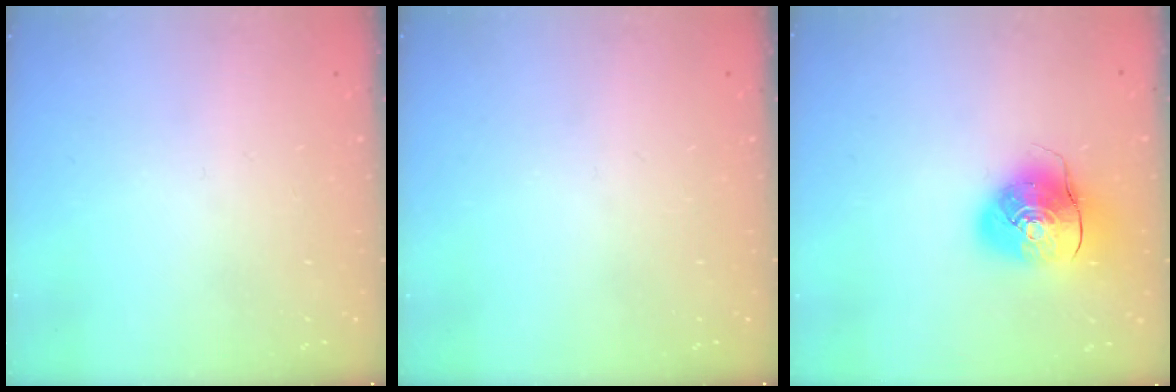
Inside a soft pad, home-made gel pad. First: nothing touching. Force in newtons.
{"total": 0.0}
{"total": 10.6, "press": 10.5, "slide": 1.8}